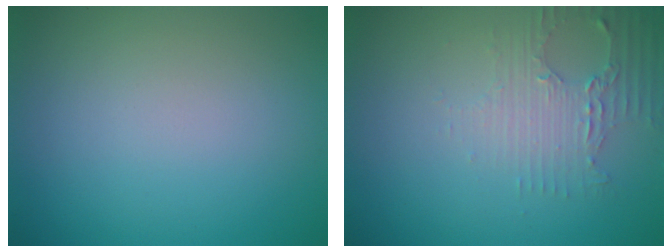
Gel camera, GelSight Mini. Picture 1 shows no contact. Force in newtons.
{"total": 2.7, "press": 2.4, "slide": 1.3}